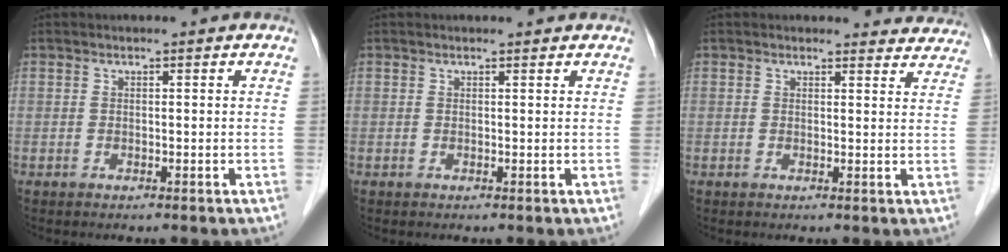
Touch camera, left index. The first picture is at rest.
{"total": 1.1, "force": [1.1, 0.2, 0.0], "torque": [-0.012, 0.002, 0.014]}
{"total": 5.3, "force": [5.1, 1.5, -0.3], "torque": [0.021, -0.013, 0.032]}